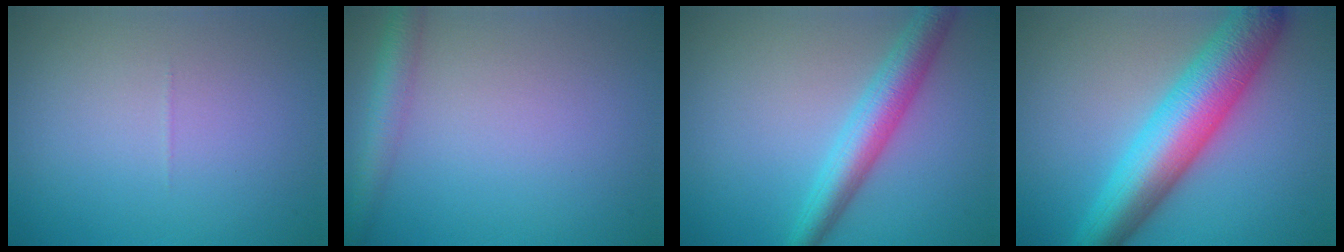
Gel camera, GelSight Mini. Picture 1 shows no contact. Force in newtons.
{"total": 2.9, "press": 2.9, "slide": 0.1}
{"total": 4.4, "press": 4.4, "slide": 0.1}
{"total": 9.0, "press": 9.0, "slide": 0.1}